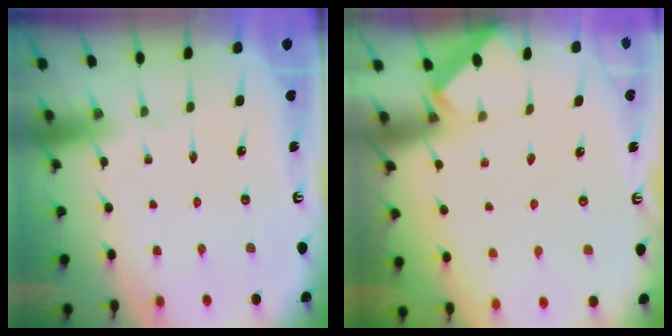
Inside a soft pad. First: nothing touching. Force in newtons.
{"total": 1.7, "press": 1.7, "slide": 0.2}